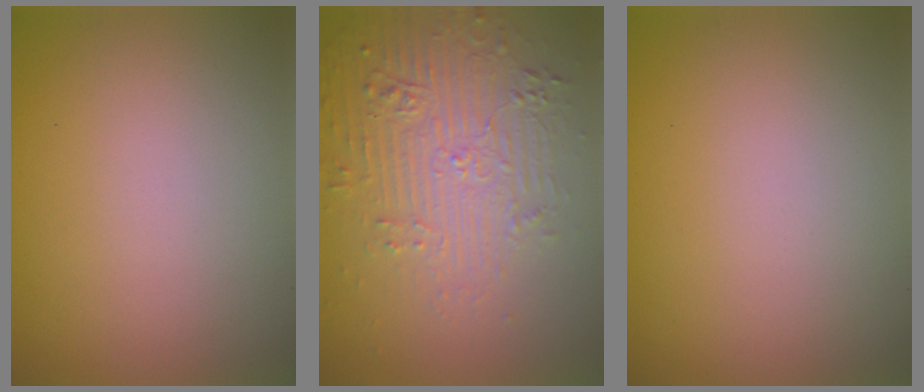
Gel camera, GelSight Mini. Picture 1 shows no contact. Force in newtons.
{"total": 5.9, "press": 3.6, "slide": 4.7}
{"total": 0.0}